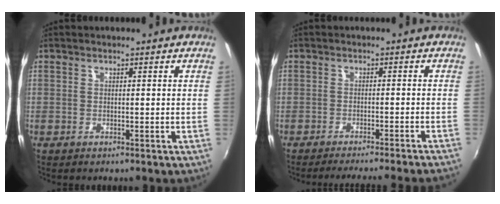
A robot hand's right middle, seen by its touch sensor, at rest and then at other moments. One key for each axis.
{"total": 10.1, "fx": -9.1, "fy": -1.5, "fz": 4.0, "tx": -0.071, "ty": -0.015, "tz": -0.122}